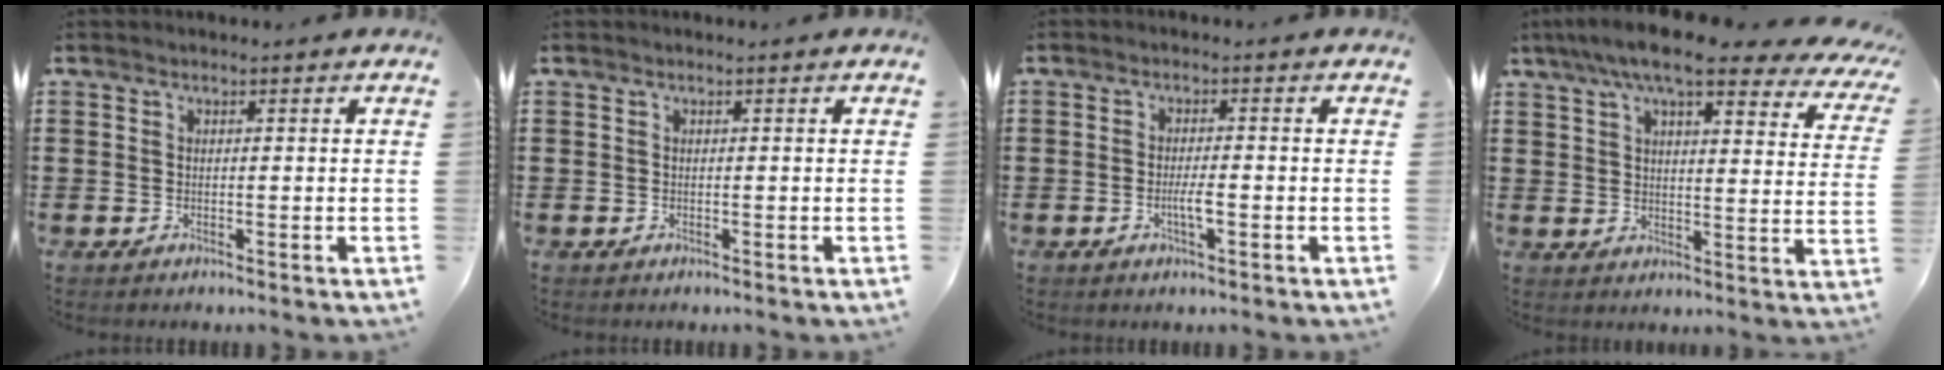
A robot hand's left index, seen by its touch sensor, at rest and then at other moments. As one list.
[{"total": 0.0}, {"total": 2.9, "force": [-0.9, 0.5, 2.7], "torque": [-0.048, 0.002, -0.017]}, {"total": 10.3, "force": [8.1, 1.3, 6.1], "torque": [-0.127, -0.028, 0.139]}]